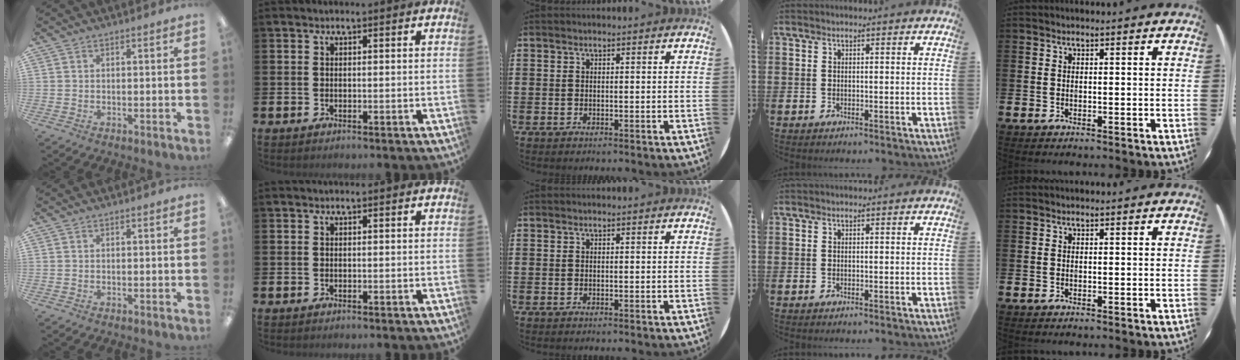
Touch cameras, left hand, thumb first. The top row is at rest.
{}